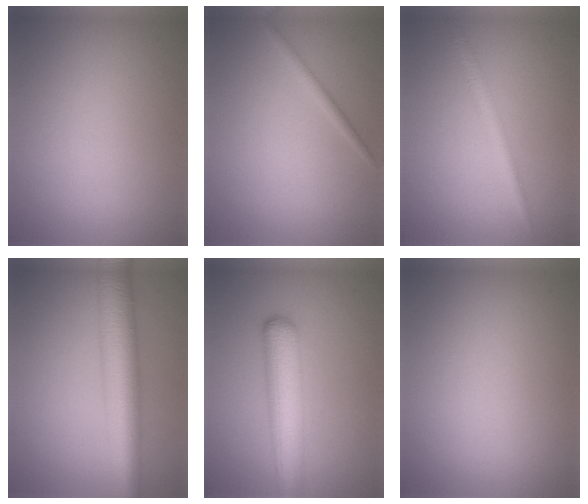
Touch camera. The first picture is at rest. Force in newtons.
{"total": 1.0, "press": 1.0, "slide": 0.1}
{"total": 2.0, "press": 2.0, "slide": 0.0}
{"total": 8.5, "press": 8.5, "slide": 0.1}
{"total": 6.2, "press": 6.2, "slide": 0.3}
{"total": 0.0}